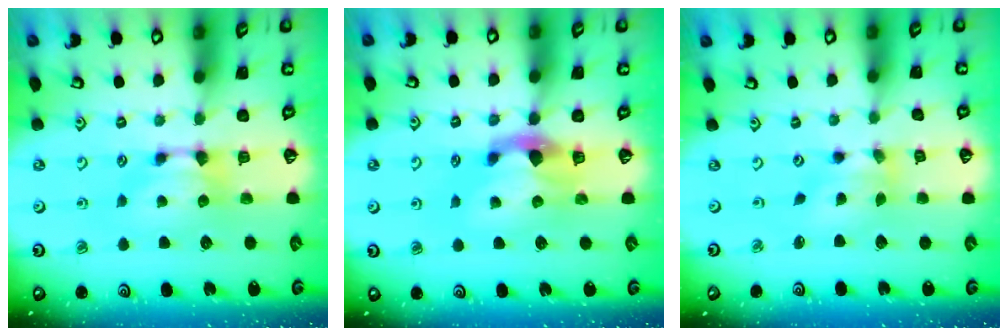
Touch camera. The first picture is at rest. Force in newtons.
{"total": 2.3, "press": 1.9, "slide": 1.3}
{"total": 1.9, "press": 1.3, "slide": 1.3}